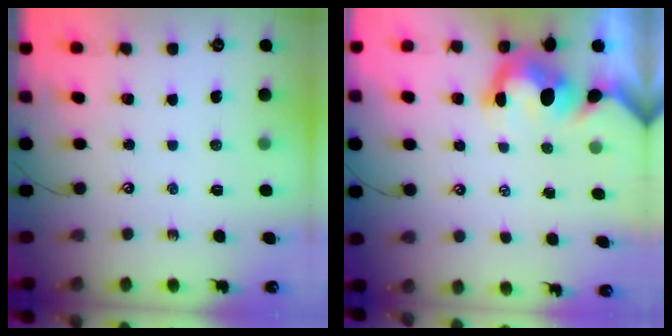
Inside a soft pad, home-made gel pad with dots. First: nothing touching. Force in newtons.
{"total": 4.4, "press": 4.3, "slide": 1.0}